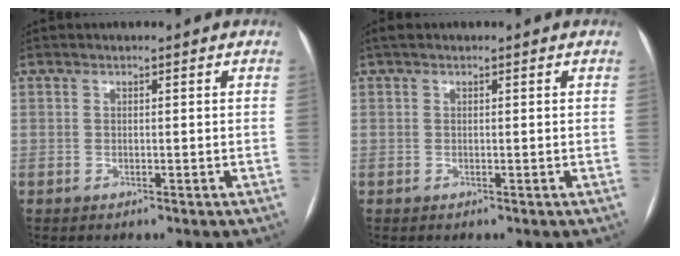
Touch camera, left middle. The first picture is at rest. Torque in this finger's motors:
{"motor_torque": [0.32, -0.30, -0.04, 0.00]}